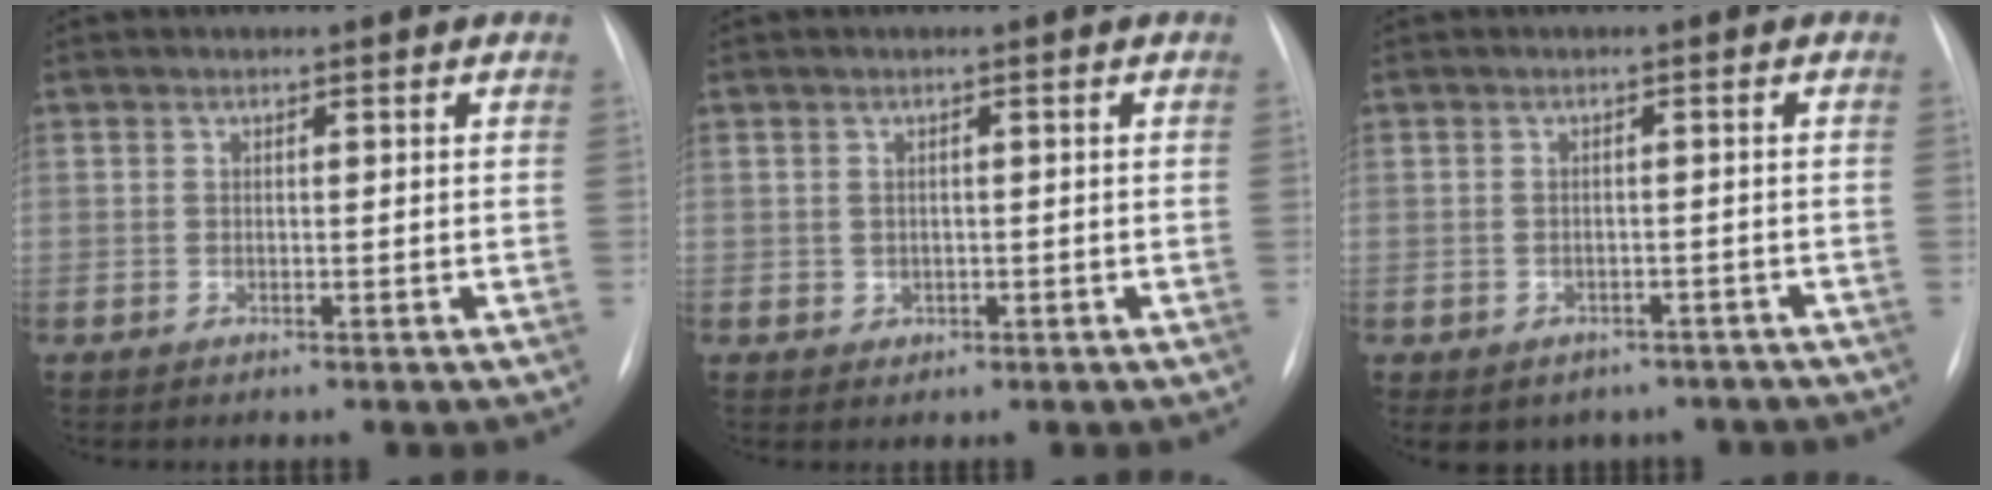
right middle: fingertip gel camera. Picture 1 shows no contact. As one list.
[{"total": 1.2, "force": [-0.2, 1.1, 0.3], "torque": [-0.007, 0.001, 0.003]}, {"total": 8.5, "force": [-6.4, 5.3, 1.8], "torque": [-0.020, 0.009, -0.067]}]